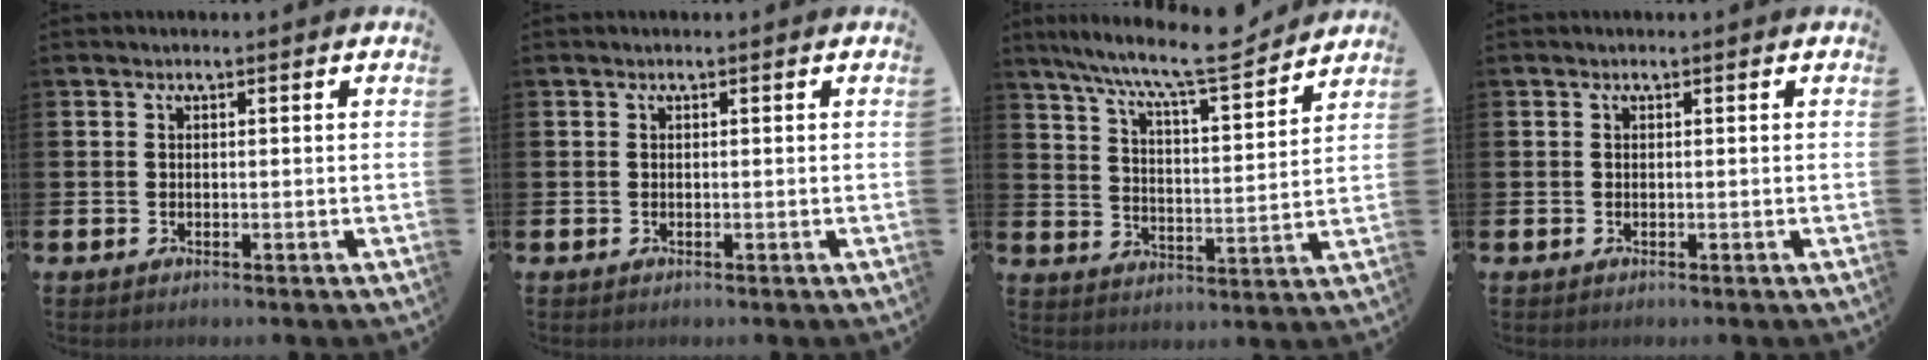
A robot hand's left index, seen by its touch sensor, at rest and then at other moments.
{"total": 0.0}
{"total": 9.6, "force": [8.7, 0.5, 4.0], "torque": [-0.105, -0.058, 0.147]}
{"total": 0.0}